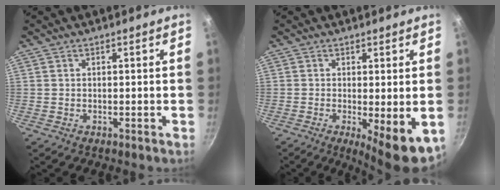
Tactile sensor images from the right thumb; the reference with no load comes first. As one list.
[{"total": 9.6, "force": [-3.3, 2.7, 8.6], "torque": [-0.121, -0.021, -0.044]}]